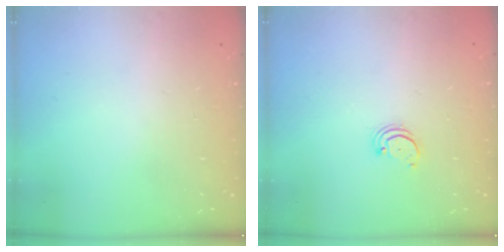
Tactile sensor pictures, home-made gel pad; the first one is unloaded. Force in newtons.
{"total": 2.2, "press": 2.2, "slide": 0.2}